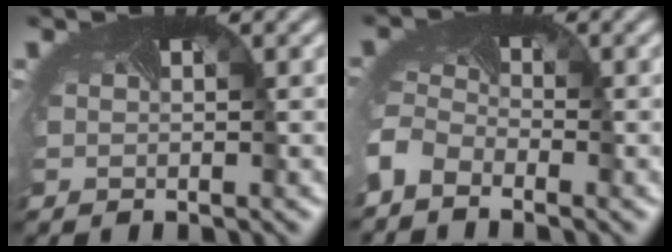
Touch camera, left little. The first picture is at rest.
{"total": 3.4, "force": [-2.5, 2.0, 1.1], "torque": [-0.035, -0.007, -0.059]}